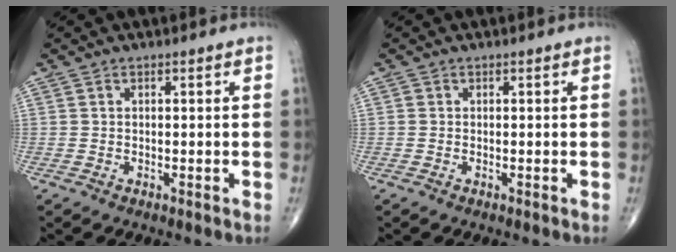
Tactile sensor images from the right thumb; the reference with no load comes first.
{"total": 0.0}